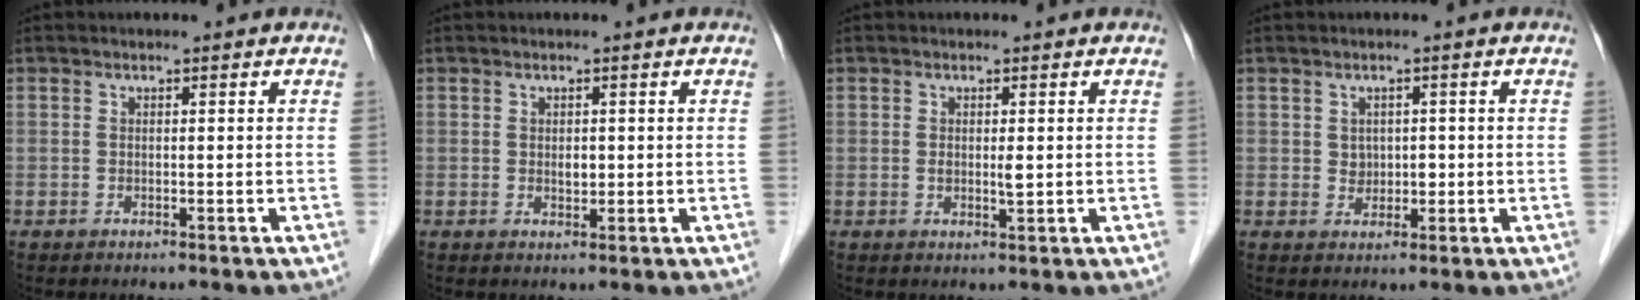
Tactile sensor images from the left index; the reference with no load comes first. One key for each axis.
{"total": 1.1, "fx": 0.0, "fy": 0.7, "fz": 0.8, "tx": -0.013, "ty": -0.005, "tz": 0.002}
{"total": 1.3, "fx": 0.1, "fy": 0.3, "fz": 1.2, "tx": -0.021, "ty": -0.006, "tz": 0.001}
{"total": 2.0, "fx": 0.0, "fy": 1.8, "fz": 1.0, "tx": -0.015, "ty": -0.002, "tz": 0.004}